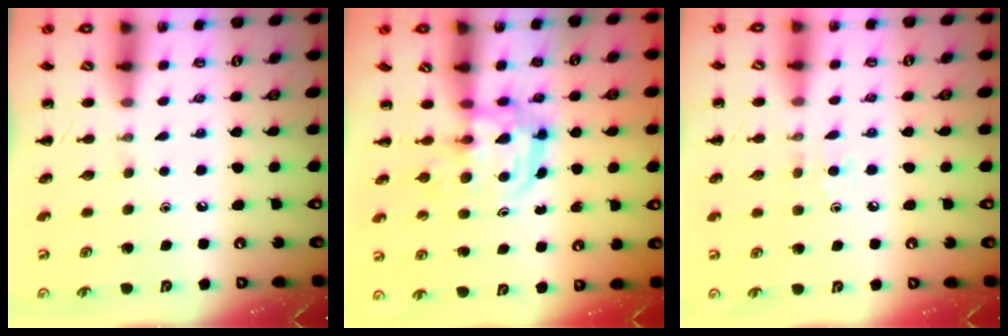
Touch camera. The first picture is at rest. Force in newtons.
{"total": 3.2, "press": 3.1, "slide": 0.4}
{"total": 5.3, "press": 4.9, "slide": 1.8}